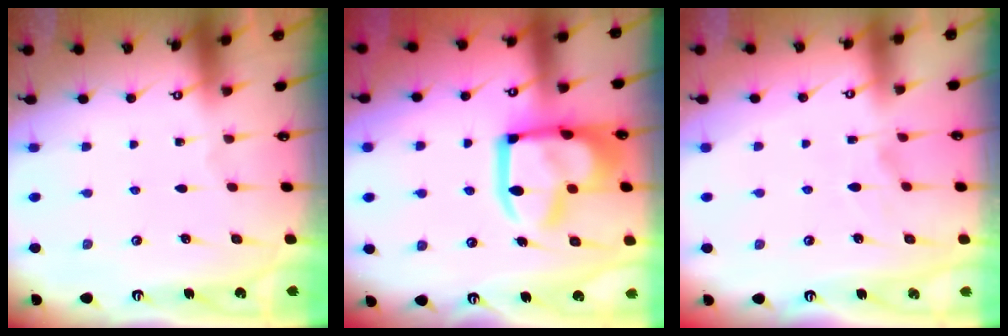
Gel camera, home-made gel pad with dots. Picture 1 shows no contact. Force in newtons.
{"total": 19.4, "press": 19.3, "slide": 2.1}
{"total": 2.8, "press": 2.5, "slide": 1.2}